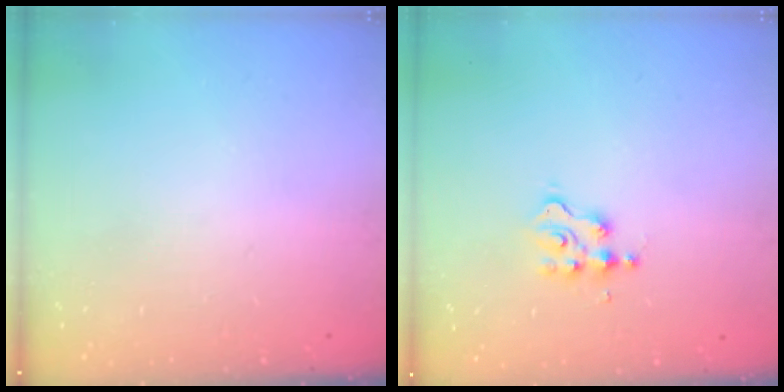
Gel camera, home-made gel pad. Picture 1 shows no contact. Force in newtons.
{"total": 2.9, "press": 2.9, "slide": 0.4}